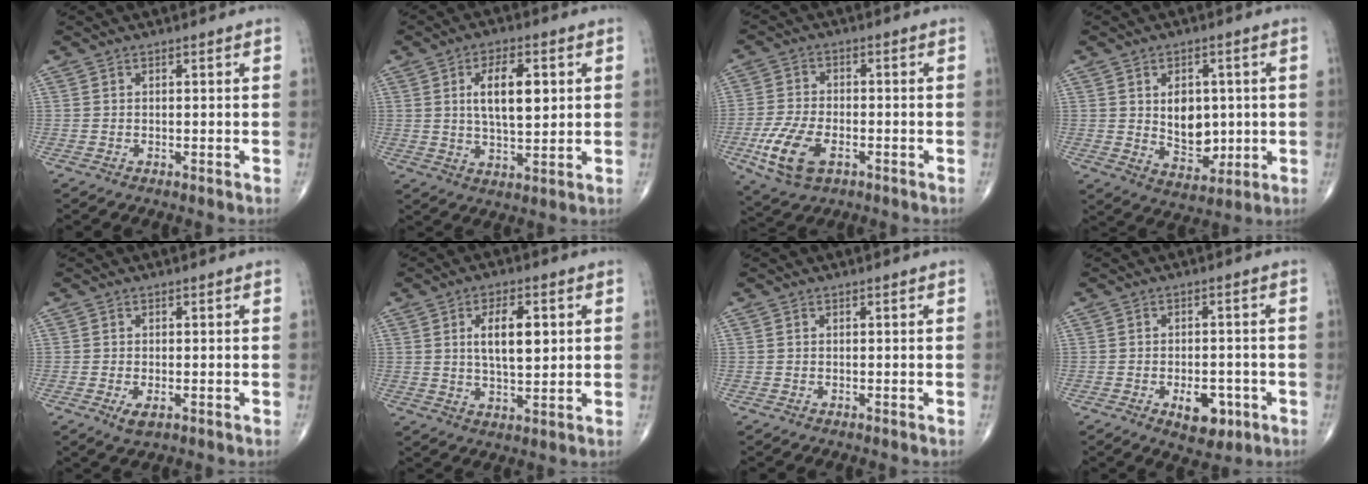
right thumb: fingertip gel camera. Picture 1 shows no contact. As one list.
[{"total": 10.0, "force": [2.2, 4.4, 8.6], "torque": [-0.132, -0.009, 0.039]}, {"total": 10.2, "force": [-3.9, 5.5, 7.7], "torque": [-0.162, 0.005, -0.069]}, {"total": 9.3, "force": [0.7, 6.6, 6.6], "torque": [-0.061, -0.013, 0.027]}, {"total": 2.3, "force": [-0.8, 1.0, 2.0], "torque": [-0.039, -0.005, -0.013]}, {"total": 8.8, "force": [2.0, 3.9, 7.7], "torque": [-0.117, -0.009, 0.034]}, {"total": 0.0}, {"total": 6.7, "force": [-2.7, 3.8, 4.8], "torque": [-0.049, 0.010, -0.029]}]